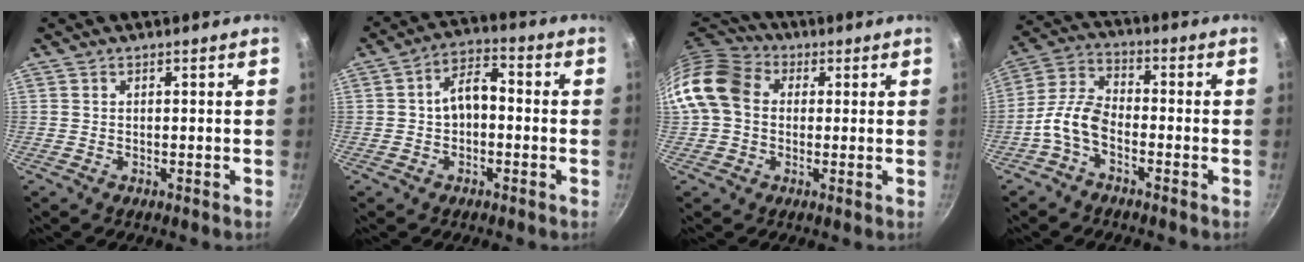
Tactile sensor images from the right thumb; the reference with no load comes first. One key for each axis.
{"total": 7.0, "fx": -0.5, "fy": 4.6, "fz": 5.3, "tx": -0.064, "ty": 0.029, "tz": -0.016}
{"total": 12.9, "fx": 1.2, "fy": 10.3, "fz": 7.7, "tx": -0.126, "ty": 0.026, "tz": 0.004}
{"total": 7.9, "fx": -3.6, "fy": 4.2, "fz": 5.6, "tx": -0.116, "ty": 0.039, "tz": -0.085}